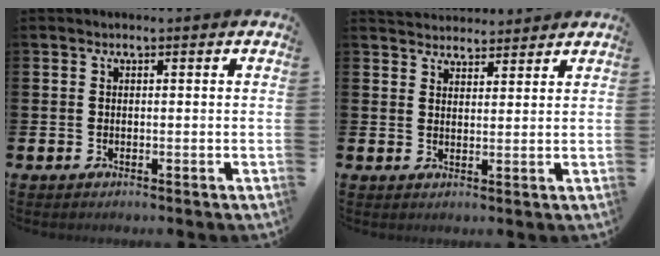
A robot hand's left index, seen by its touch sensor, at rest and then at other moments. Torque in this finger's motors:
{"motor_torque": [0.36, -1.78, 0.00, 0.01]}